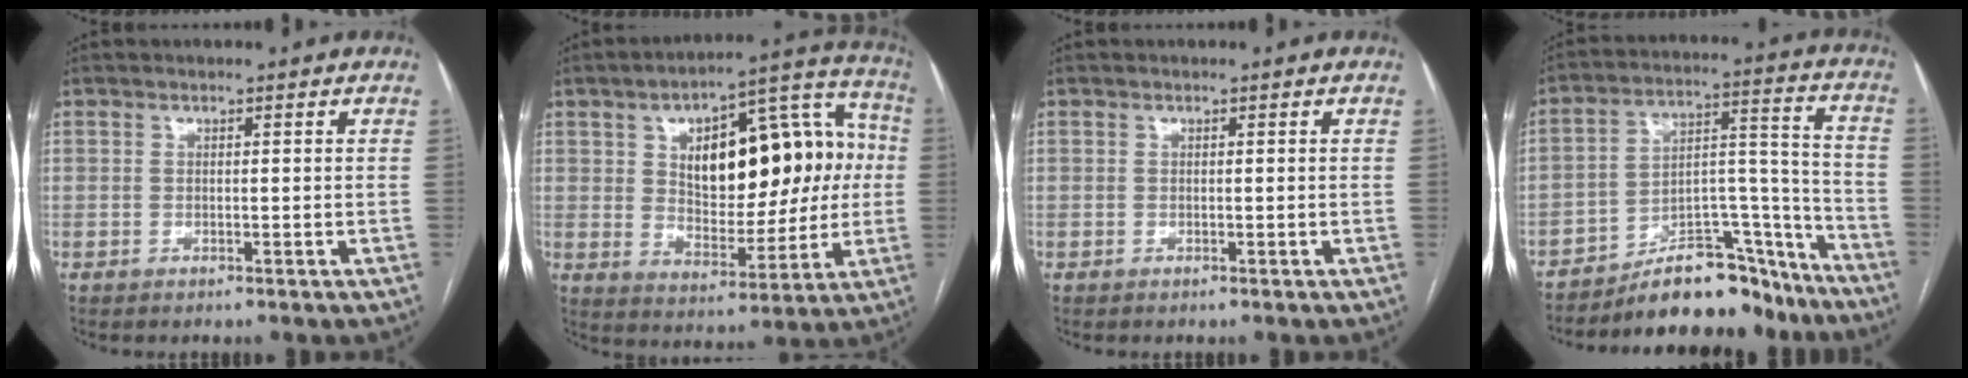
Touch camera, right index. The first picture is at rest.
{"total": 21.3, "force": [3.2, 9.5, 18.8], "torque": [-0.271, 0.048, 0.055]}
{"total": 0.0}
{"total": 16.8, "force": [-15.0, 5.3, 5.5], "torque": [-0.060, 0.058, -0.231]}